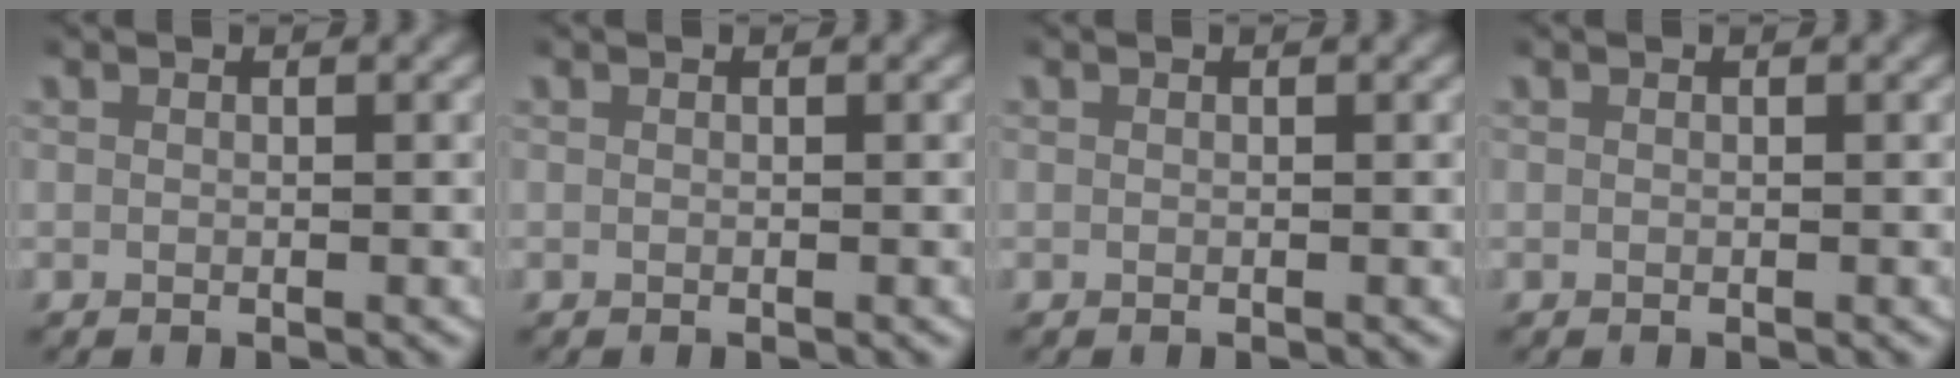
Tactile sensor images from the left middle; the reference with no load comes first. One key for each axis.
{"total": 0.0}
{"total": 0.0}
{"total": 0.0}